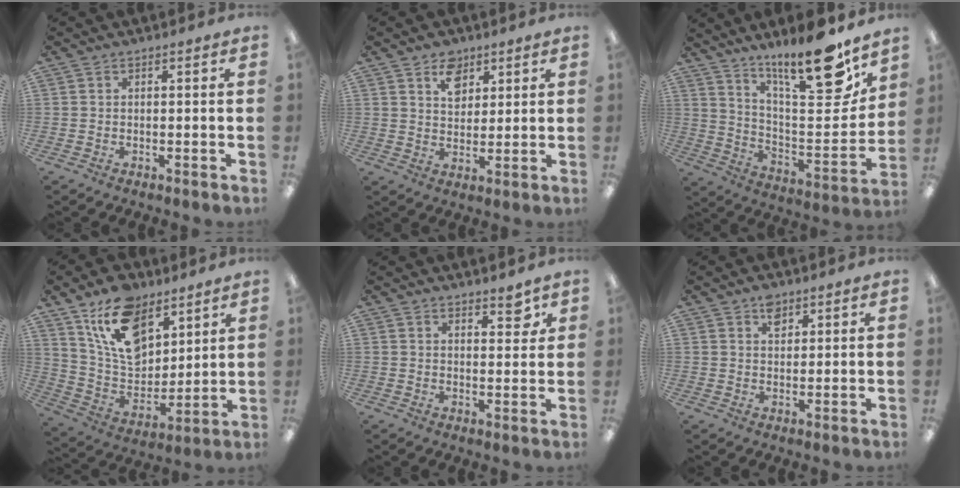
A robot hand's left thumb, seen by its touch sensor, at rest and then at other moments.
{"total": 7.0, "force": [4.3, 4.9, 2.6], "torque": [-0.021, -0.014, 0.073]}
{"total": 19.7, "force": [15.7, 3.8, 11.2], "torque": [-0.168, -0.122, 0.254]}
{"total": 17.0, "force": [10.5, 10.1, 8.8], "torque": [-0.163, -0.043, 0.197]}
{"total": 3.7, "force": [3.0, 1.5, 1.6], "torque": [-0.005, -0.018, 0.048]}
{"total": 3.5, "force": [2.2, 2.2, 1.6], "torque": [-0.012, -0.008, 0.036]}